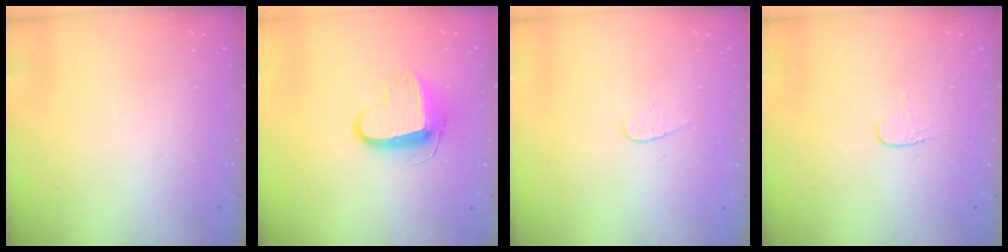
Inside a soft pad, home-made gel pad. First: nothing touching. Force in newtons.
{"total": 9.5, "press": 9.5, "slide": 0.2}
{"total": 3.7, "press": 3.7, "slide": 0.4}
{"total": 3.7, "press": 3.7, "slide": 0.4}